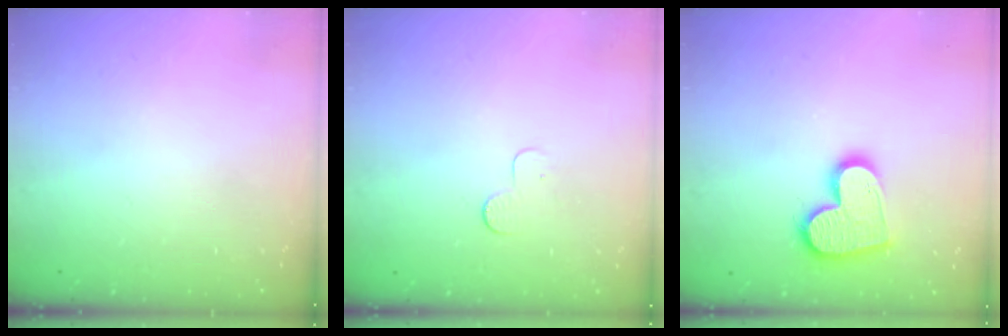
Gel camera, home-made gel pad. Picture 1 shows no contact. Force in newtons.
{"total": 2.9, "press": 2.9, "slide": 0.3}
{"total": 15.2, "press": 15.1, "slide": 1.2}